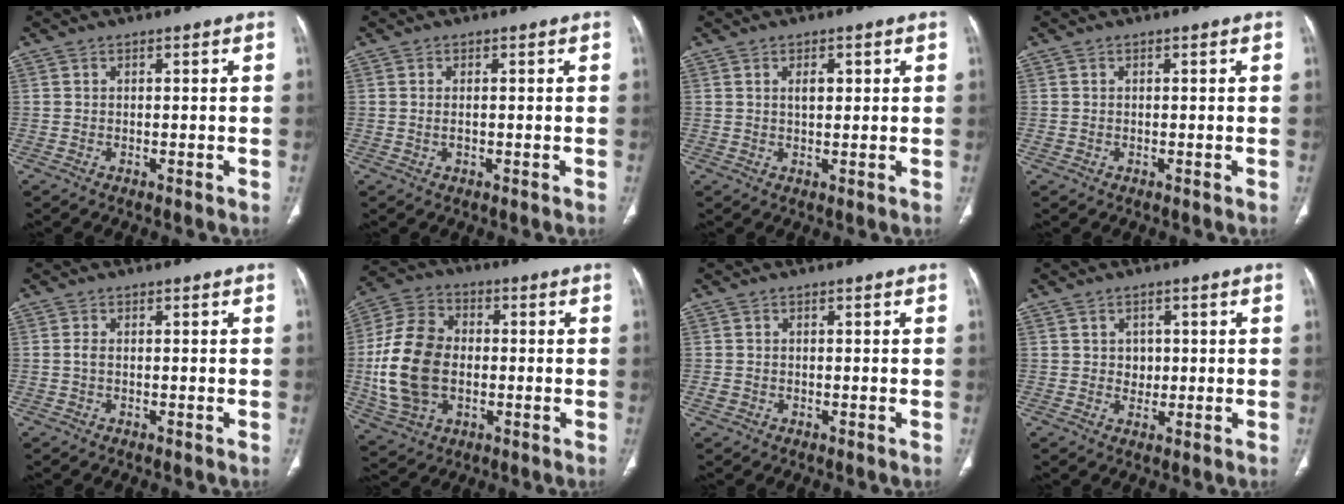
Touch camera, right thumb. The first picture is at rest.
{"total": 1.1, "force": [-0.1, 0.4, 1.0], "torque": [-0.027, -0.001, -0.001]}
{"total": 2.6, "force": [0.8, 1.4, 2.1], "torque": [-0.030, -0.003, 0.014]}
{"total": 0.0}
{"total": 1.0, "force": [-0.1, 0.5, 0.8], "torque": [-0.019, 0.000, -0.003]}
{"total": 17.0, "force": [-1.3, 11.7, 12.3], "torque": [-0.240, 0.016, -0.016]}
{"total": 1.0, "force": [-0.4, 0.8, 0.4], "torque": [-0.011, 0.001, -0.005]}
{"total": 2.5, "force": [0.3, 2.2, 1.2], "torque": [-0.001, 0.000, 0.007]}